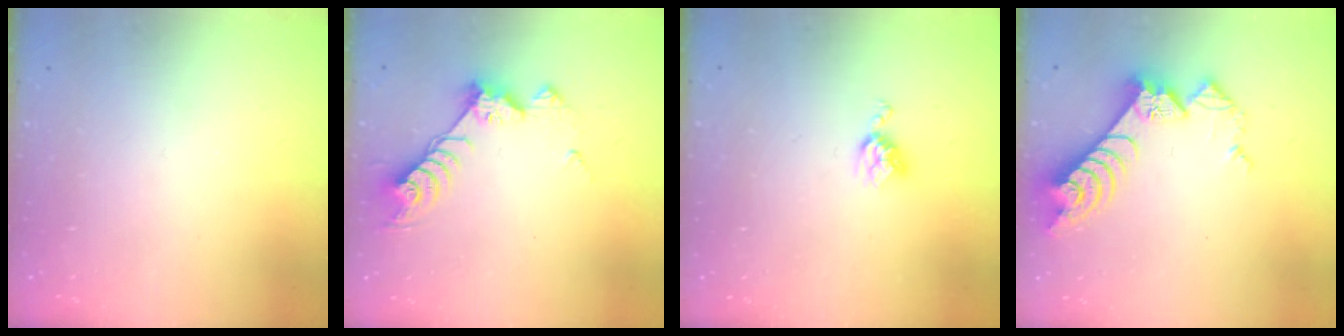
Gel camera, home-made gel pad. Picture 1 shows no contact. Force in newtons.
{"total": 9.2, "press": 9.2, "slide": 0.8}
{"total": 5.5, "press": 5.5, "slide": 0.7}
{"total": 10.2, "press": 10.2, "slide": 1.2}